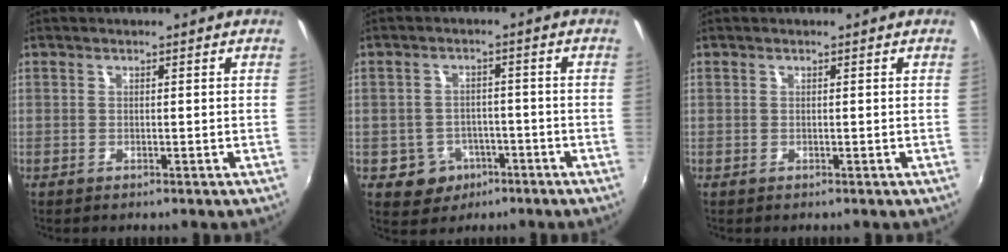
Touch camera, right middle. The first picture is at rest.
{"total": 6.4, "force": [-3.0, 5.4, 1.4], "torque": [-0.044, 0.011, -0.033]}
{"total": 0.0}